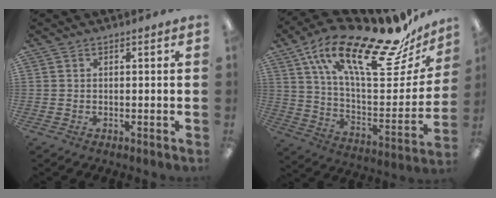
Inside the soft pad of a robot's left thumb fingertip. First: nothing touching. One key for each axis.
{"total": 25.7, "fx": 17.7, "fy": 7.8, "fz": 17.0, "tx": -0.272, "ty": -0.119, "tz": 0.291}